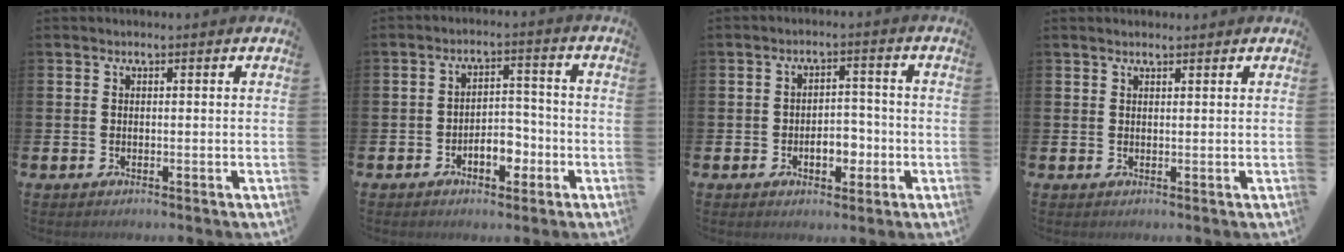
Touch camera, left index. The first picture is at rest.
{"total": 4.0, "force": [-2.2, 2.4, 2.4], "torque": [-0.037, 0.002, -0.046]}
{"total": 4.2, "force": [-1.4, 2.8, 2.8], "torque": [-0.039, 0.002, -0.032]}
{"total": 1.3, "force": [1.2, 0.3, 0.3], "torque": [0.007, -0.003, 0.018]}